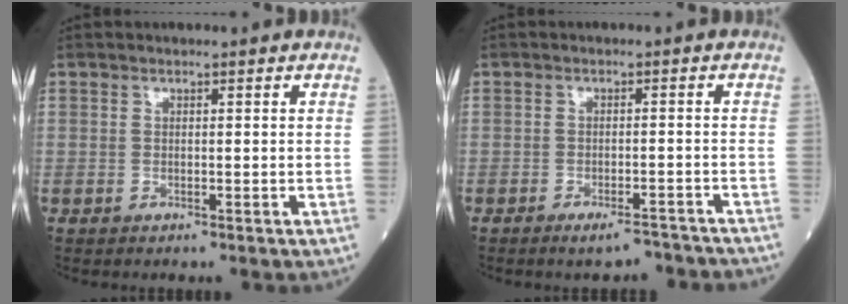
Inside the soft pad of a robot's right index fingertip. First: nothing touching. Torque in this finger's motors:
{"motor_torque": [-0.09, -0.36, 0.06, -0.01]}